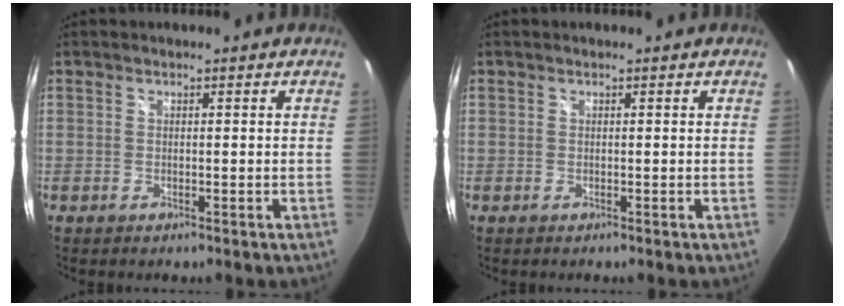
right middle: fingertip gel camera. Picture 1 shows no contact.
{"total": 0.0}